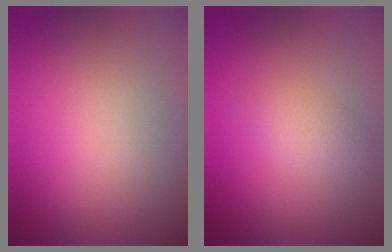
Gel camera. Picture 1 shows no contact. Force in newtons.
{"total": 1.7, "press": 1.7, "slide": 0.1}